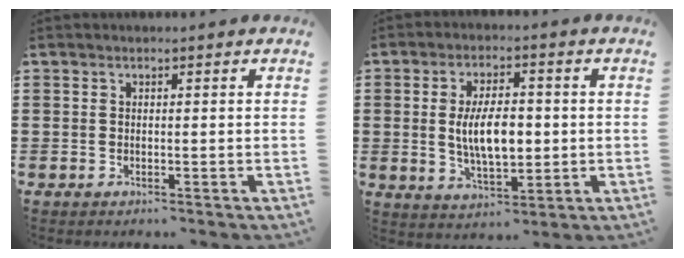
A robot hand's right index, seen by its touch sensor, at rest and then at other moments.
{"total": 7.9, "force": [0.2, 3.7, 7.0], "torque": [-0.120, -0.004, -0.006]}